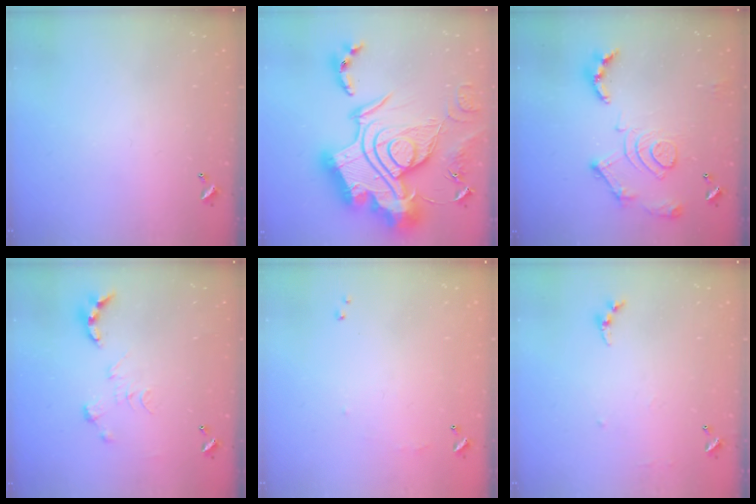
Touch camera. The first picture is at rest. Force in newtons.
{"total": 0.6, "press": 0.6, "slide": 0.0}
{"total": 16.8, "press": 16.7, "slide": 1.6}
{"total": 0.0}
{"total": 5.2, "press": 5.1, "slide": 0.6}
{"total": 5.3, "press": 5.2, "slide": 0.6}